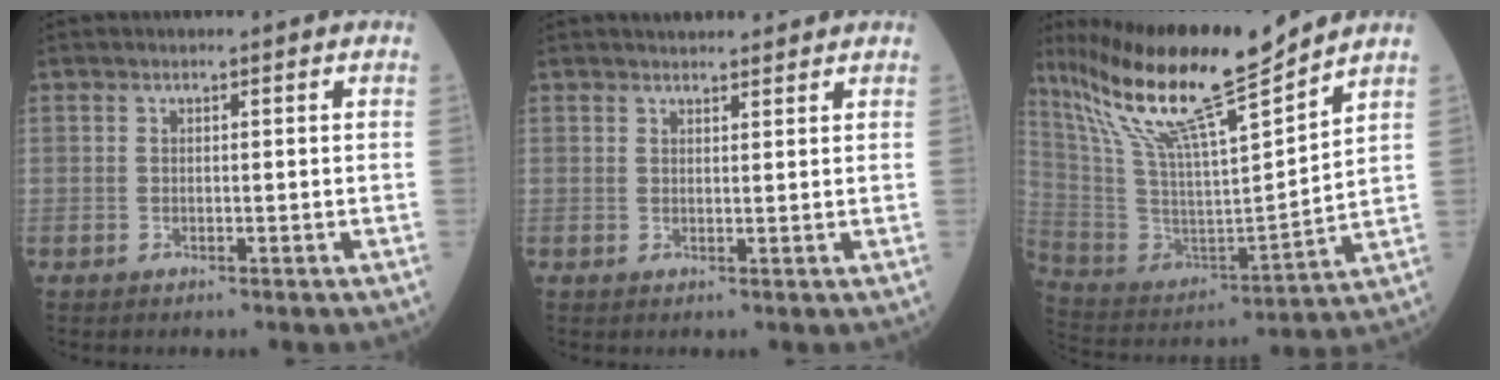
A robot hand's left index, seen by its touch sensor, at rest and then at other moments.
{"total": 5.3, "force": [4.9, 1.1, 1.8], "torque": [-0.021, 0.020, 0.064]}
{"total": 19.0, "force": [15.1, 0.5, 11.5], "torque": [-0.213, -0.007, 0.283]}